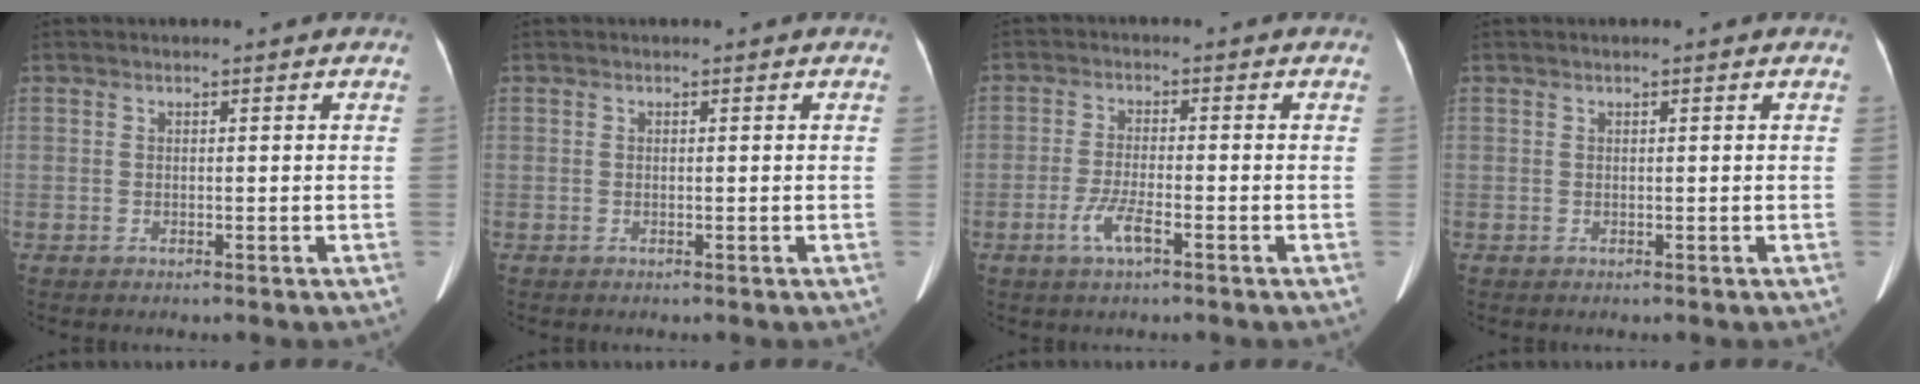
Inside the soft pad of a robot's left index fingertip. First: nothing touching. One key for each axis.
{"total": 0.0}
{"total": 4.2, "fx": -2.3, "fy": 0.6, "fz": 3.4, "tx": -0.078, "ty": -0.006, "tz": -0.043}
{"total": 0.0}